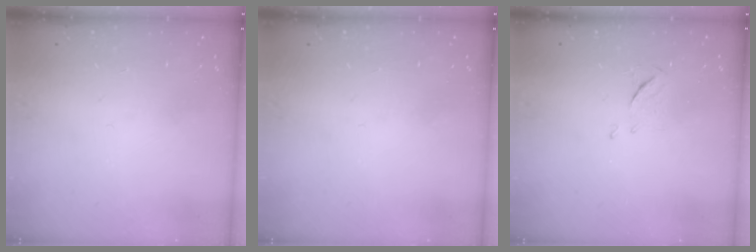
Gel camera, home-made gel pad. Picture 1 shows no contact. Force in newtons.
{"total": 0.0}
{"total": 6.4, "press": 6.4, "slide": 0.4}